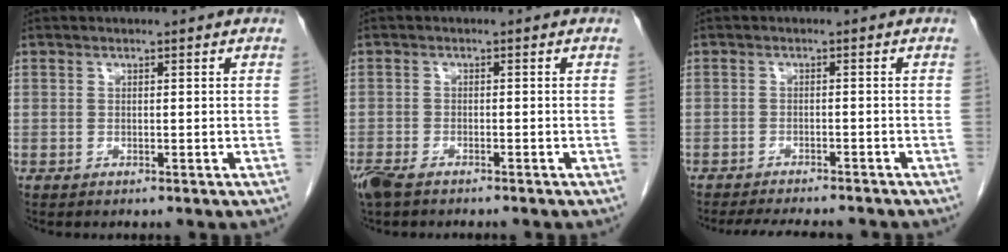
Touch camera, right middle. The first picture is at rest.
{"total": 5.3, "force": [-4.1, 1.5, 2.9], "torque": [-0.055, -0.013, -0.066]}
{"total": 9.0, "force": [-8.2, 1.7, 3.2], "torque": [-0.046, -0.006, -0.110]}